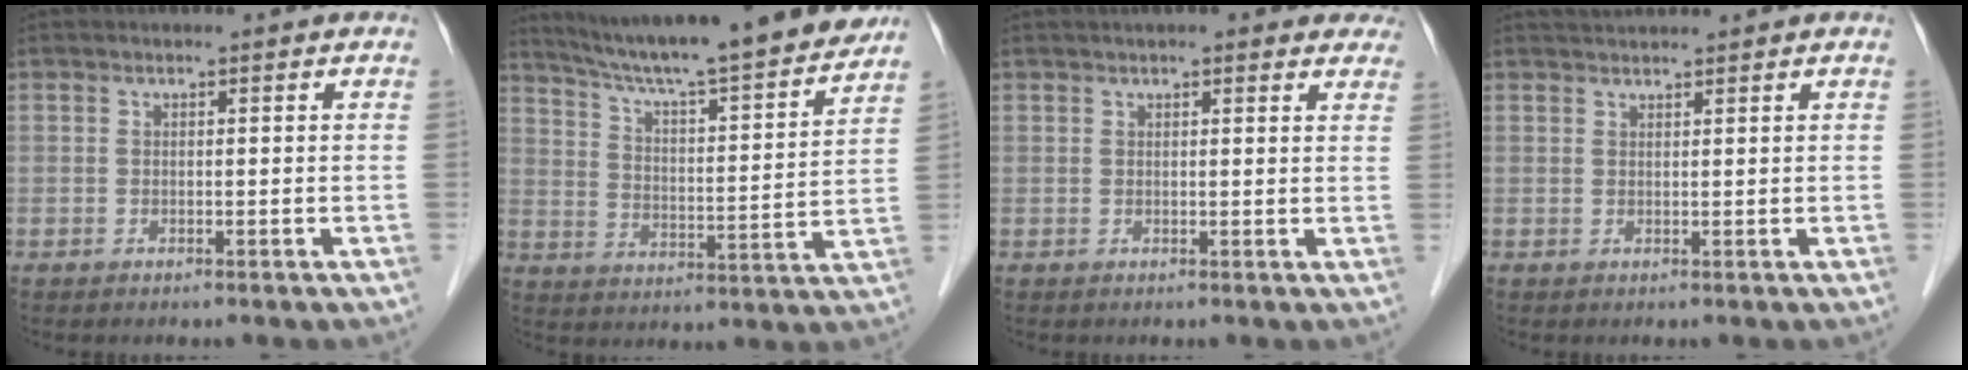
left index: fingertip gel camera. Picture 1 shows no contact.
{"total": 21.5, "force": [19.2, 0.6, 9.7], "torque": [-0.155, -0.015, 0.275]}
{"total": 8.4, "force": [7.0, 1.9, 4.3], "torque": [-0.040, 0.016, 0.074]}
{"total": 1.9, "force": [1.9, -0.2, 0.2], "torque": [-0.003, 0.018, 0.038]}